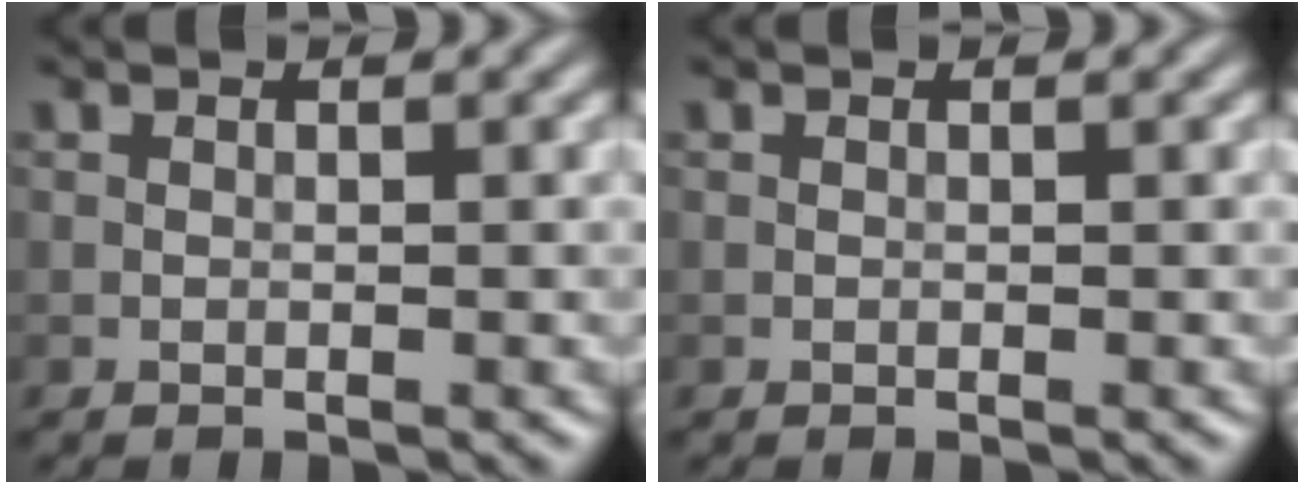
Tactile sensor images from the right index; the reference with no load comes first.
{"total": 0.0}